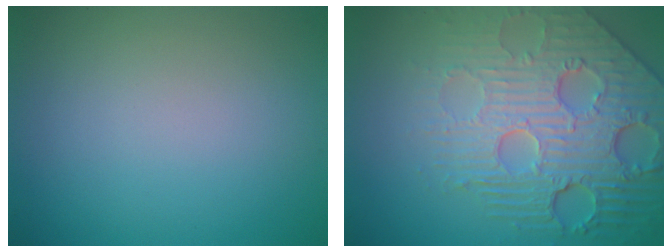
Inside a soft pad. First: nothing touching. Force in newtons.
{"total": 8.6, "press": 5.9, "slide": 6.3}